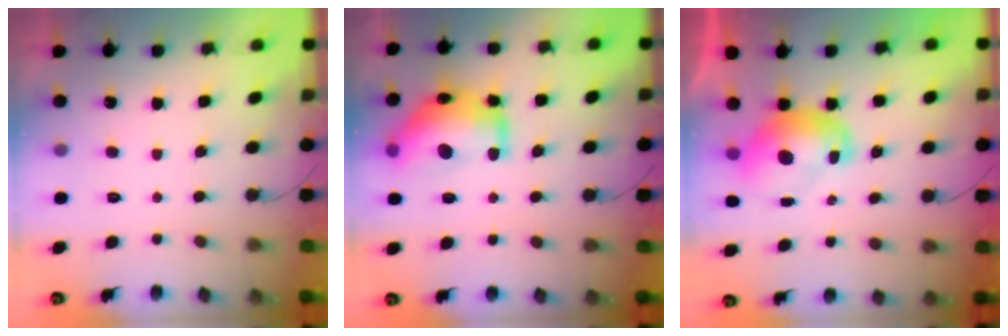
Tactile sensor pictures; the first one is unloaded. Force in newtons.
{"total": 18.4, "press": 18.4, "slide": 0.6}
{"total": 9.1, "press": 9.1, "slide": 0.6}